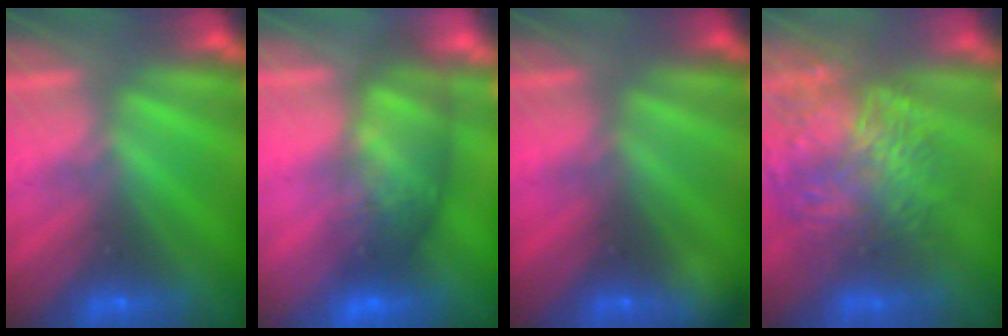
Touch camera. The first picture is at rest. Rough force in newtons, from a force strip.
{"total": 7.4}
{"total": 2.3}
{"total": 10.8}